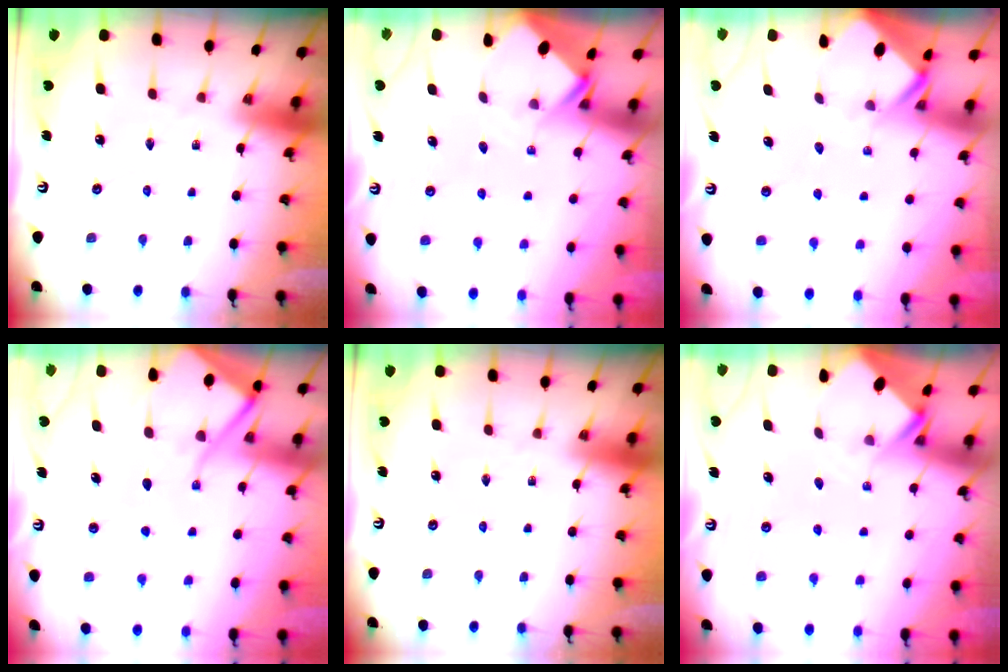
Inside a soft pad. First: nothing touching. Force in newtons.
{"total": 2.7, "press": 2.7, "slide": 0.2}
{"total": 2.9, "press": 2.9, "slide": 0.2}
{"total": 10.1, "press": 10.0, "slide": 0.9}
{"total": 0.0}
{"total": 2.2, "press": 2.2, "slide": 0.1}